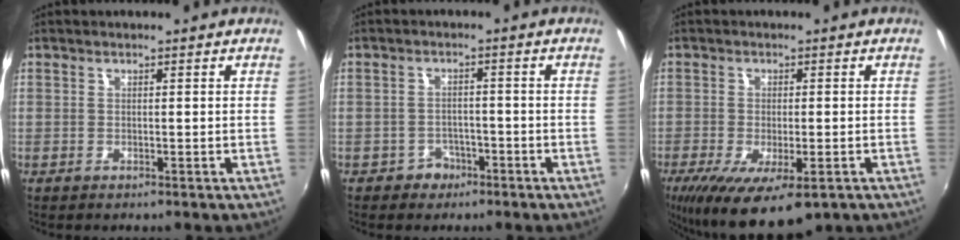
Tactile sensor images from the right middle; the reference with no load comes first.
{"total": 3.4, "force": [-2.2, 2.6, 0.2], "torque": [-0.008, 0.009, -0.032]}
{"total": 13.5, "force": [-7.6, 4.8, 10.0], "torque": [-0.194, -0.054, -0.115]}